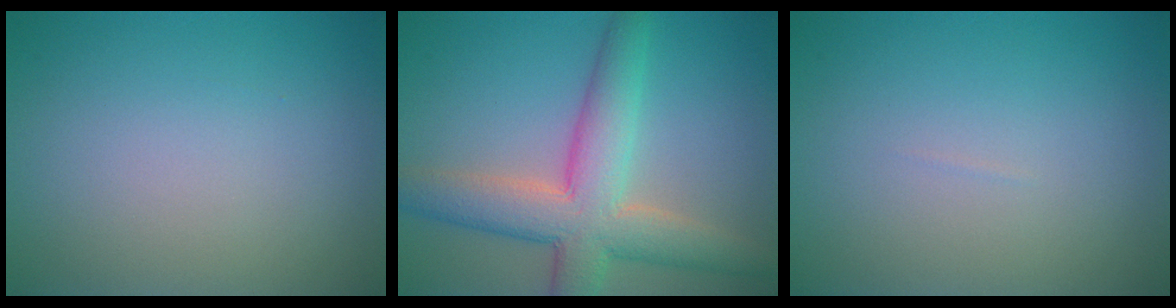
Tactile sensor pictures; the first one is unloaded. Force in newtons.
{"total": 7.5, "press": 7.5, "slide": 0.4}
{"total": 0.0}